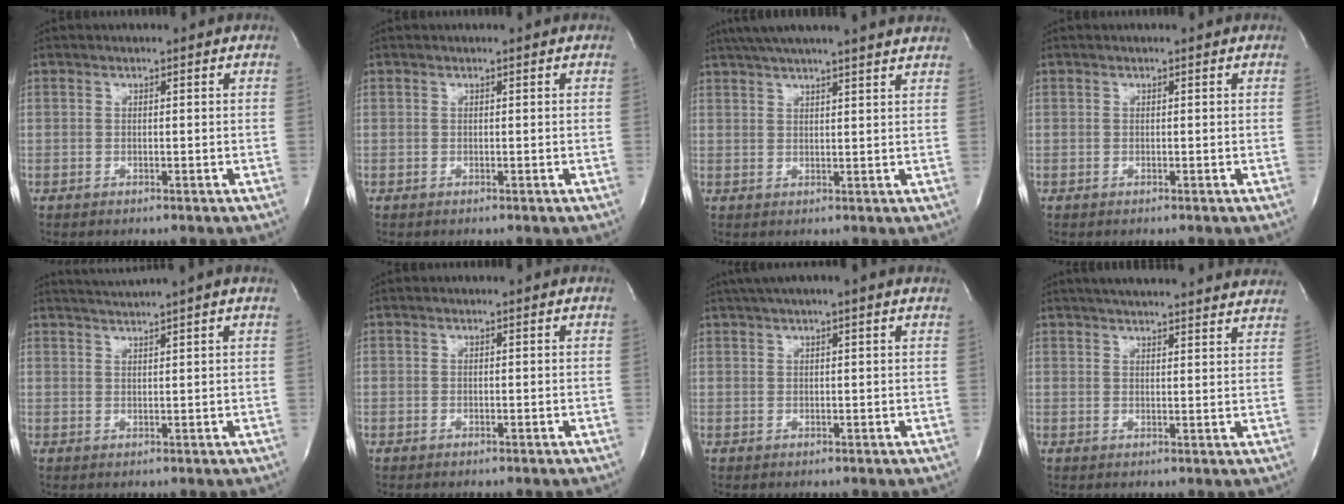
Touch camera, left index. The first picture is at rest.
{"total": 0.0}
{"total": 13.8, "force": [12.0, -0.2, 6.7], "torque": [-0.118, 0.025, 0.156]}
{"total": 0.0}
{"total": 3.4, "force": [2.8, -1.7, 1.1], "torque": [-0.018, -0.003, 0.054]}
{"total": 0.0}
{"total": 4.9, "force": [3.4, -0.3, 3.5], "torque": [-0.058, 0.027, 0.054]}
{"total": 20.4, "force": [18.7, 2.2, 7.9], "torque": [-0.119, 0.013, 0.232]}